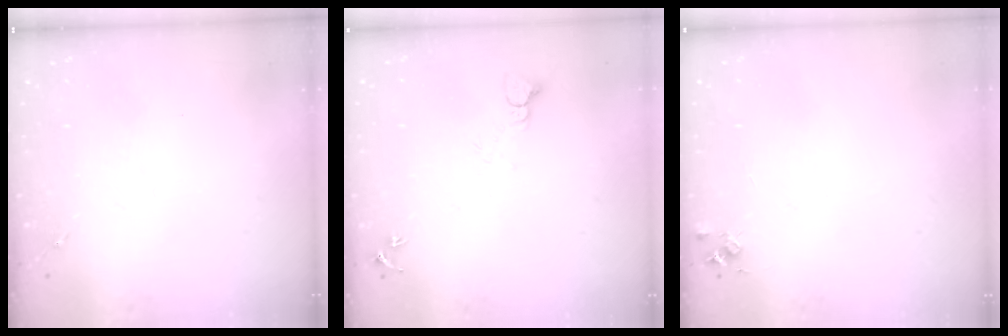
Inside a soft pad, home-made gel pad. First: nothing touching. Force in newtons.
{"total": 4.5, "press": 4.5, "slide": 0.3}
{"total": 4.4, "press": 4.4, "slide": 0.5}